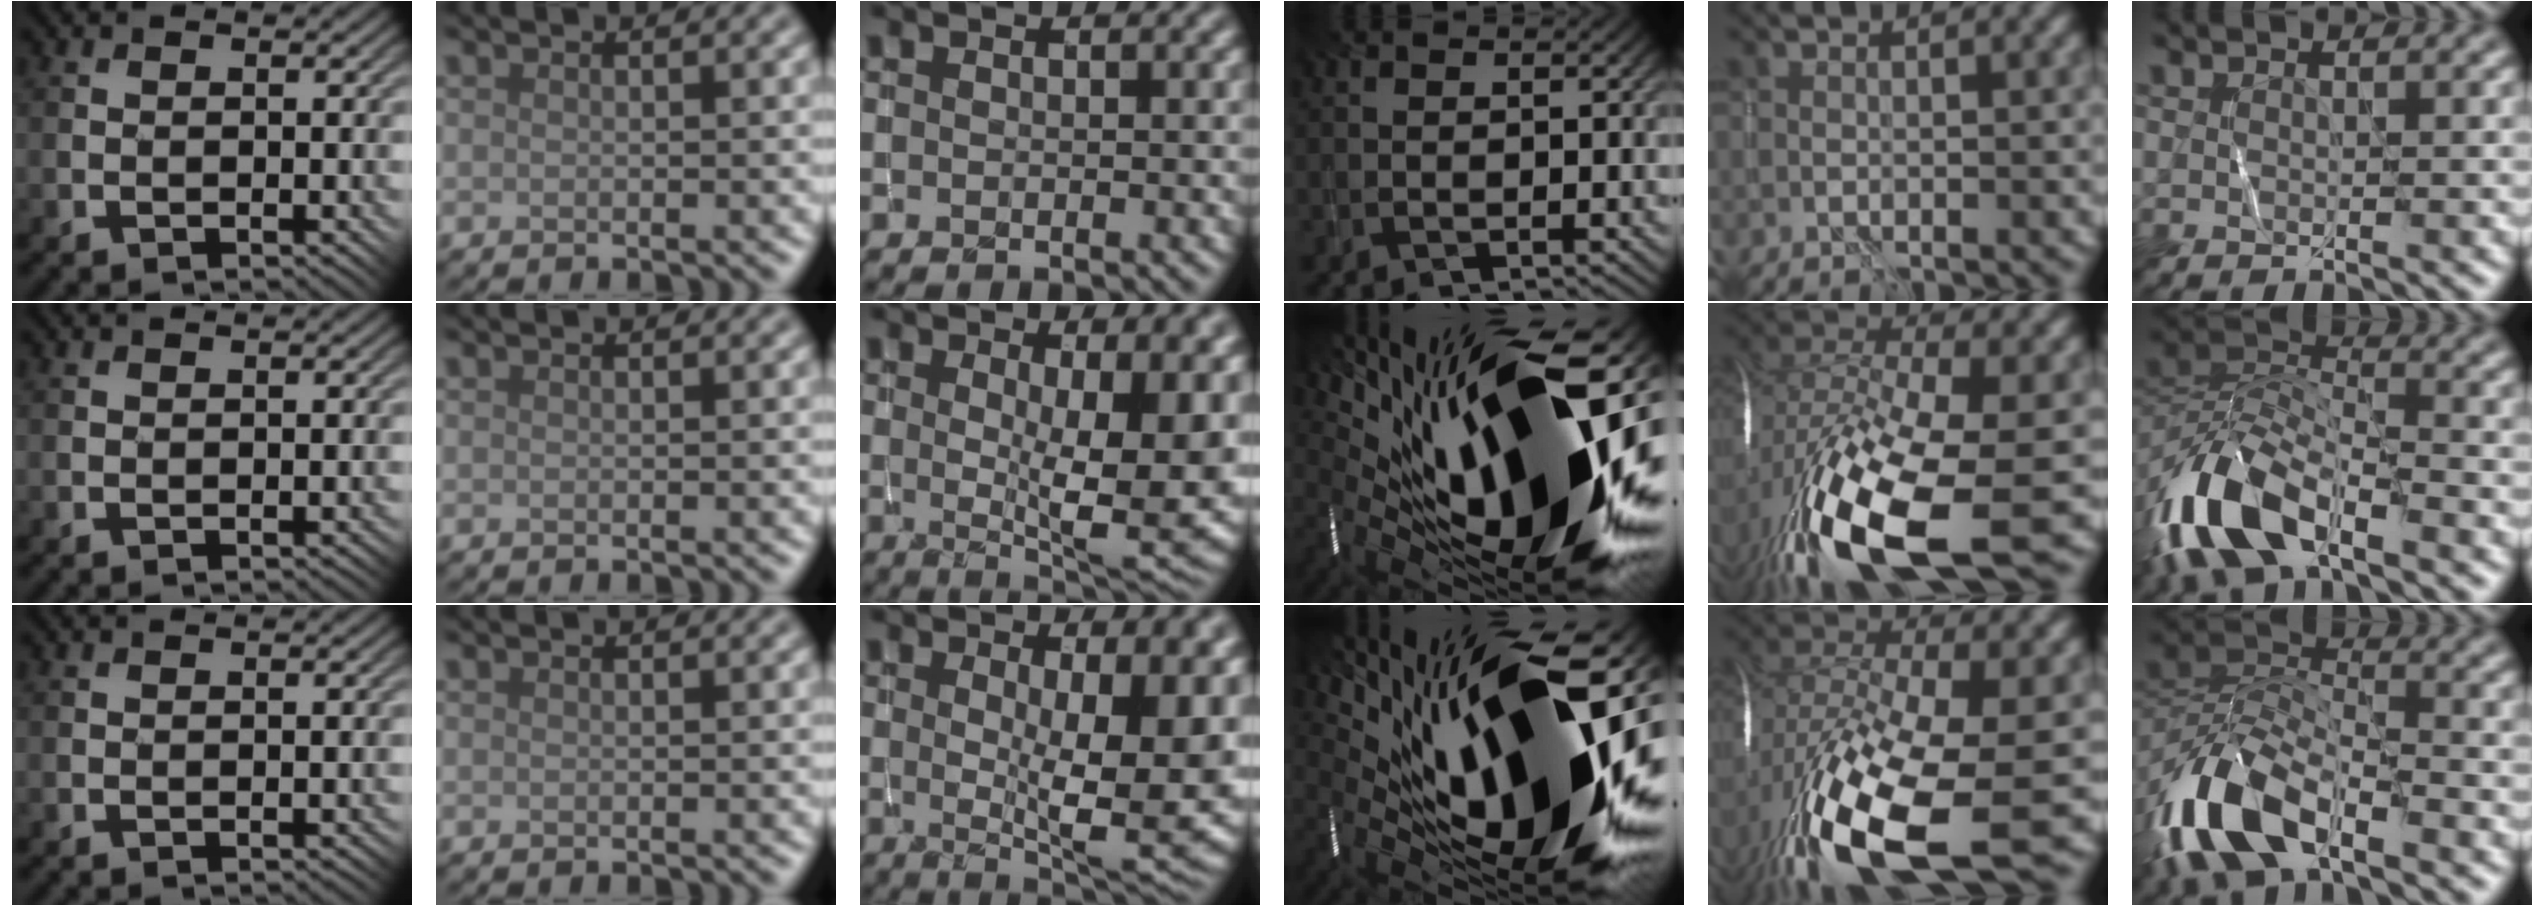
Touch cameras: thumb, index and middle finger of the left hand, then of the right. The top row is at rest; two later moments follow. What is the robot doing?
{"motion": "wrap", "object": "thread"}